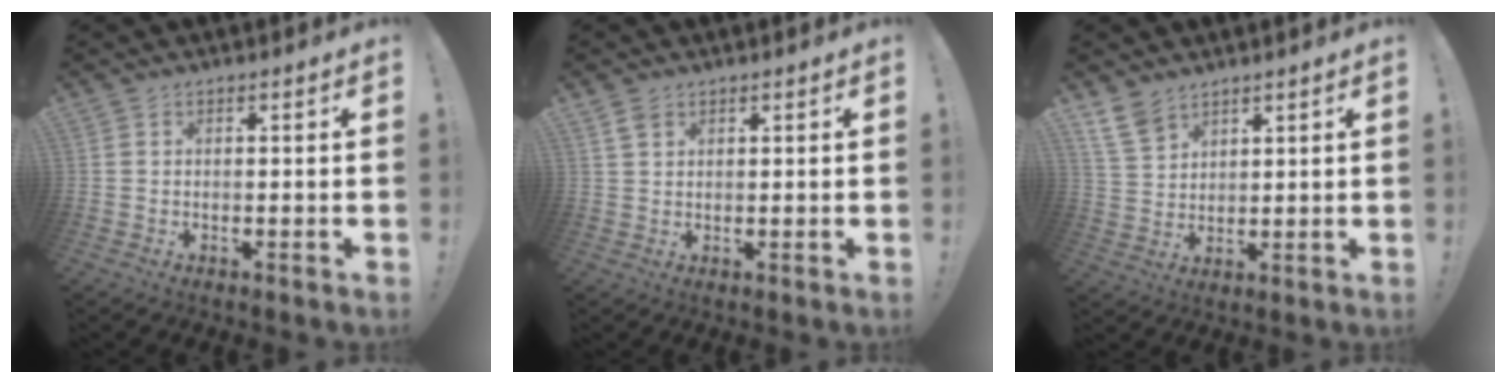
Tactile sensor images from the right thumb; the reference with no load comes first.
{"total": 2.6, "force": [1.8, 1.5, 1.2], "torque": [-0.020, -0.005, 0.034]}
{"total": 8.8, "force": [6.4, 5.2, 3.1], "torque": [-0.062, -0.031, 0.129]}